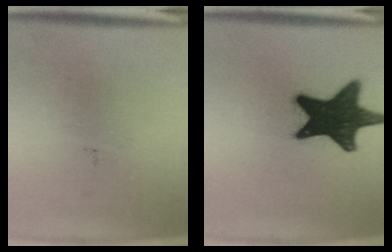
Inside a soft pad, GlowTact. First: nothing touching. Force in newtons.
{"total": 17.6}